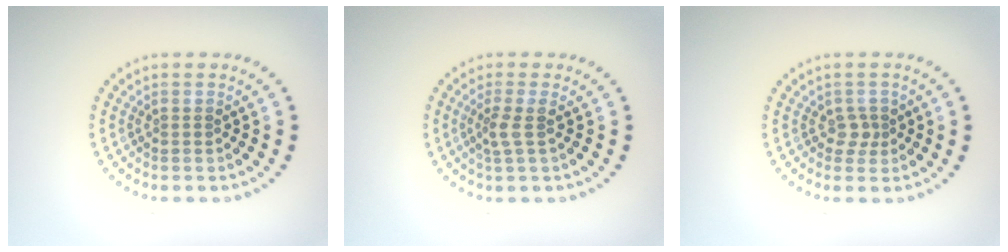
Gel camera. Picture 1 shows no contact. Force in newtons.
{"total": 1.8, "press": 1.4, "slide": 1.2}
{"total": 1.4, "press": 1.1, "slide": 0.9}